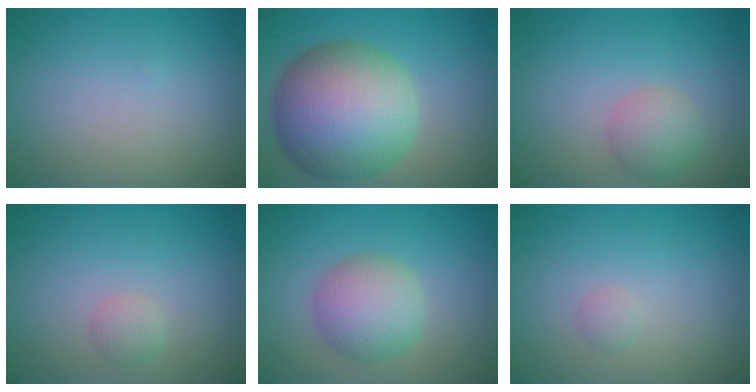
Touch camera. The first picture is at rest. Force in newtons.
{"total": 13.0, "press": 13.0, "slide": 0.4}
{"total": 2.7, "press": 2.7, "slide": 0.2}
{"total": 1.1, "press": 1.1, "slide": 0.1}
{"total": 4.7, "press": 4.7, "slide": 0.1}
{"total": 0.7, "press": 0.7, "slide": 0.0}